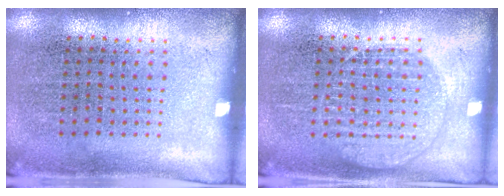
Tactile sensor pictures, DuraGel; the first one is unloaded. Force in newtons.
{"total": 2.3, "press": 2.3, "slide": 0.4}